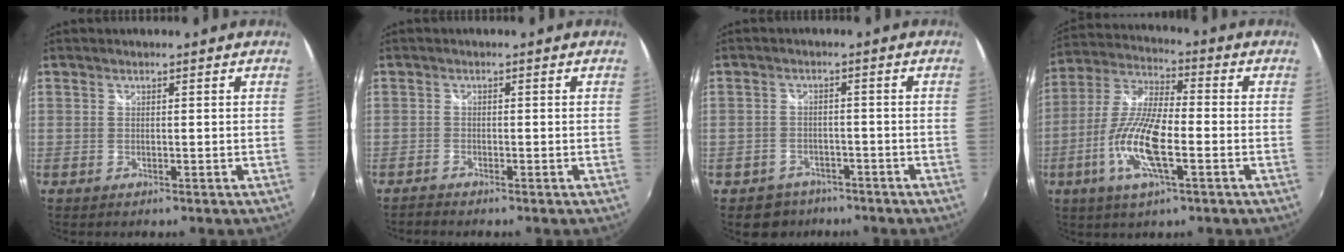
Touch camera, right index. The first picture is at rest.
{"total": 1.3, "force": [-1.3, 0.0, 0.1], "torque": [-0.010, -0.005, -0.028]}
{"total": 5.4, "force": [-3.9, 3.6, 0.4], "torque": [-0.029, 0.014, -0.062]}
{"total": 13.3, "force": [-4.2, 3.4, 12.2], "torque": [-0.256, -0.006, -0.085]}